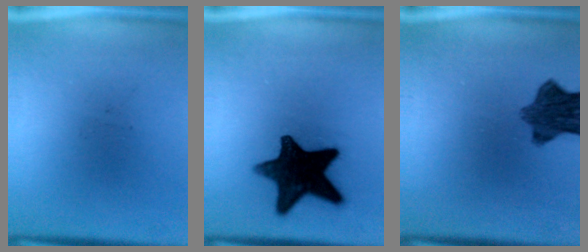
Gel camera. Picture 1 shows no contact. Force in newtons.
{"total": 15.0}
{"total": 8.6}